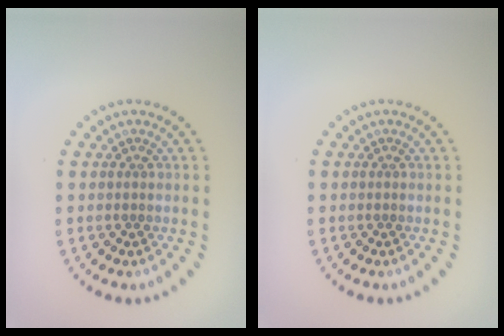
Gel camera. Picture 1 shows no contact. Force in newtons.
{"total": 0.0}